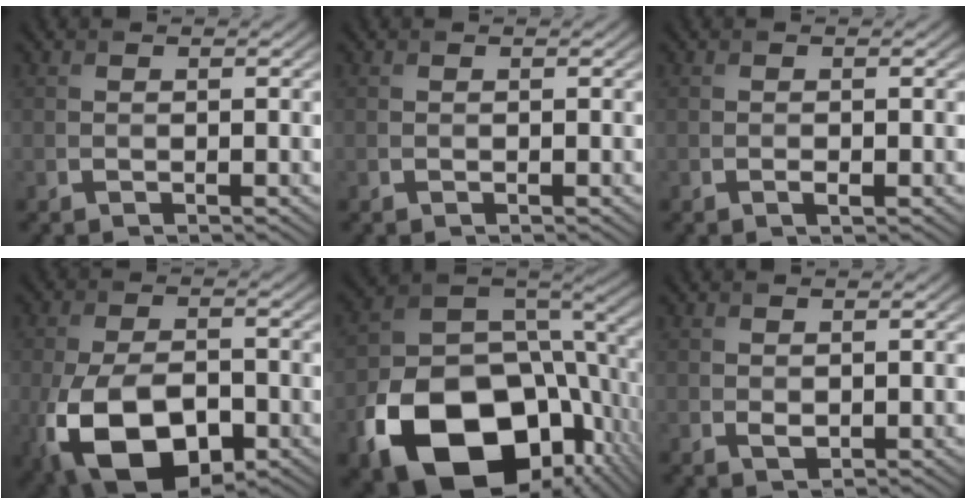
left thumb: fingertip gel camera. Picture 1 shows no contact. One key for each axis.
{"total": 0.0}
{"total": 0.6, "fx": -0.3, "fy": 0.2, "fz": 0.6, "tx": -0.011, "ty": -0.002, "tz": -0.003}
{"total": 14.7, "fx": -5.5, "fy": 8.5, "fz": 10.6, "tx": -0.241, "ty": -0.051, "tz": -0.079}
{"total": 19.9, "fx": -7.9, "fy": 13.6, "fz": 12.2, "tx": -0.250, "ty": -0.054, "tz": -0.108}
{"total": 1.0, "fx": 0.2, "fy": 0.7, "fz": 0.7, "tx": -0.014, "ty": -0.005, "tz": 0.008}